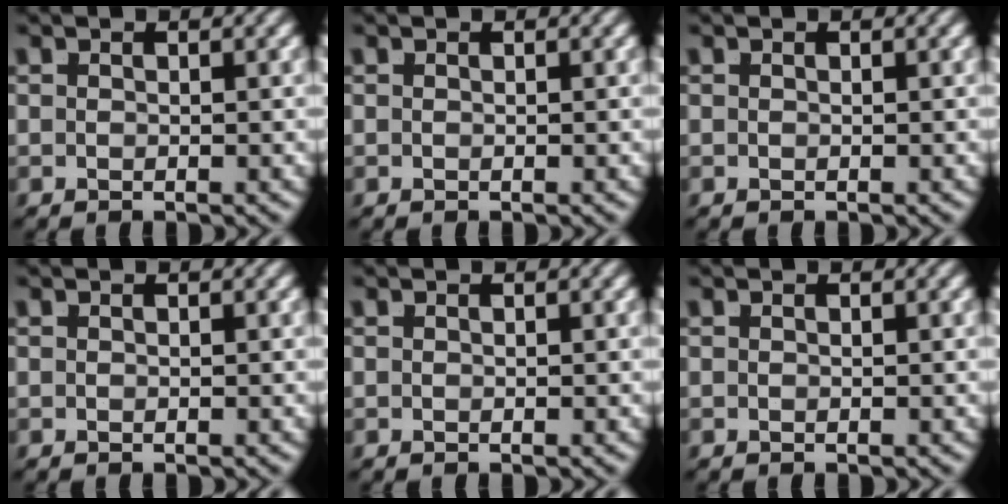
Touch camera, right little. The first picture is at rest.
{"total": 0.0}
{"total": 0.0}
{"total": 0.0}
{"total": 0.0}
{"total": 0.0}